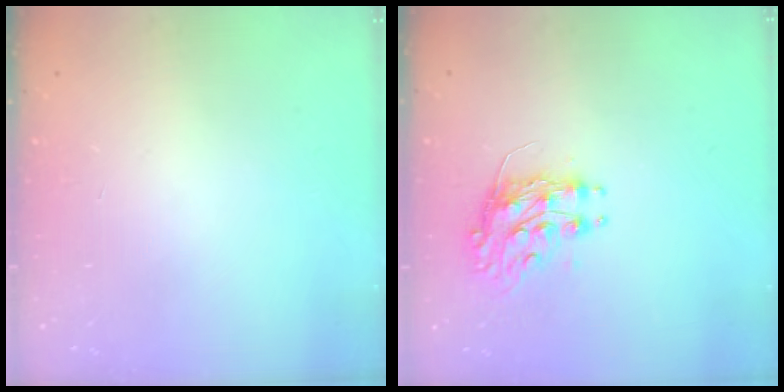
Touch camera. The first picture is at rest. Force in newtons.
{"total": 8.7, "press": 8.7, "slide": 0.5}